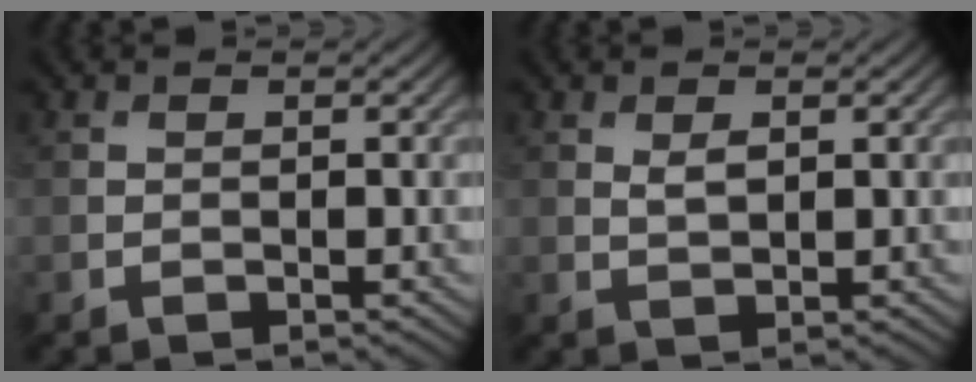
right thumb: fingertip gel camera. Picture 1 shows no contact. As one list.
[{"total": 1.6, "force": [0.6, 0.7, 1.3], "torque": [-0.029, -0.005, 0.016]}]